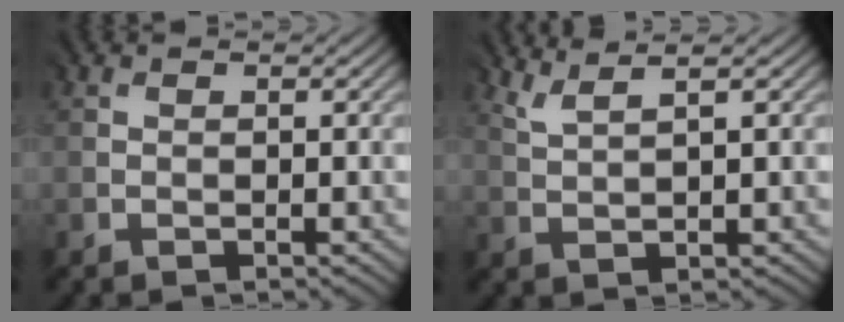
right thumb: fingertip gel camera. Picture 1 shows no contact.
{"total": 2.2, "force": [2.0, -0.1, 1.1], "torque": [-0.019, 0.005, 0.050]}